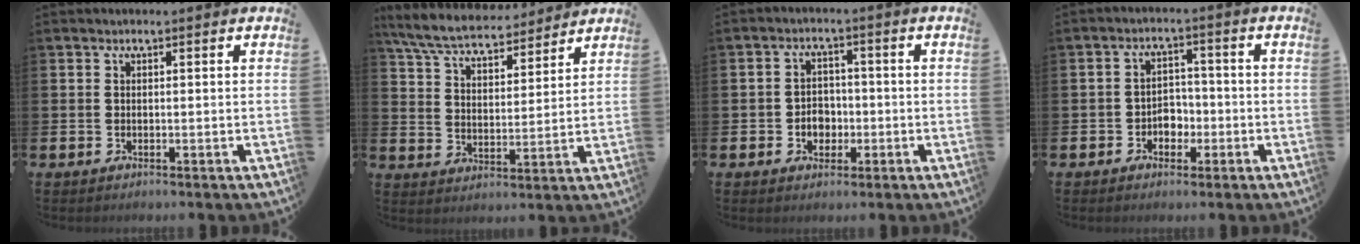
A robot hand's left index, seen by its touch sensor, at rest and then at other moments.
{"total": 7.2, "force": [6.7, 1.5, 2.1], "torque": [-0.076, -0.035, 0.121]}
{"total": 3.2, "force": [-0.9, 2.7, 1.4], "torque": [-0.026, 0.004, -0.025]}
{"total": 3.0, "force": [-1.5, 2.4, 1.1], "torque": [-0.028, 0.007, -0.035]}